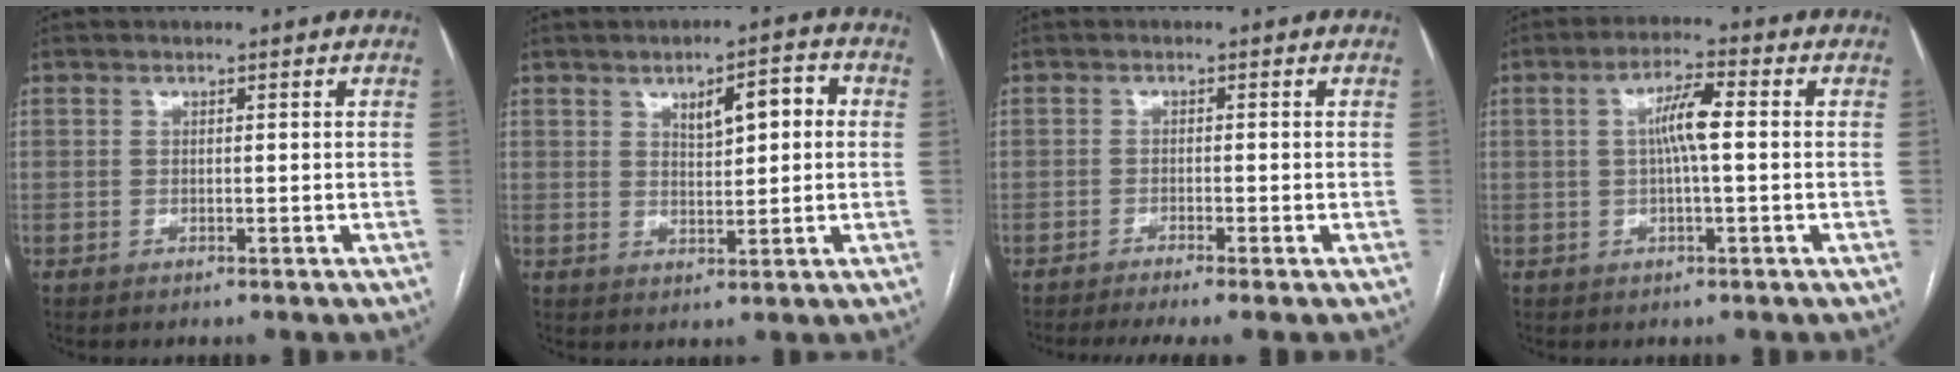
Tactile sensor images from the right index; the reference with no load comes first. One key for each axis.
{"total": 6.0, "fx": 1.7, "fy": 2.2, "fz": 5.4, "tx": -0.078, "ty": 0.017, "tz": 0.028}
{"total": 5.1, "fx": -4.1, "fy": -0.4, "fz": 3.1, "tx": -0.040, "ty": -0.008, "tz": -0.065}
{"total": 5.4, "fx": 0.4, "fy": 0.7, "fz": 5.4, "tx": -0.100, "ty": 0.014, "tz": 0.006}